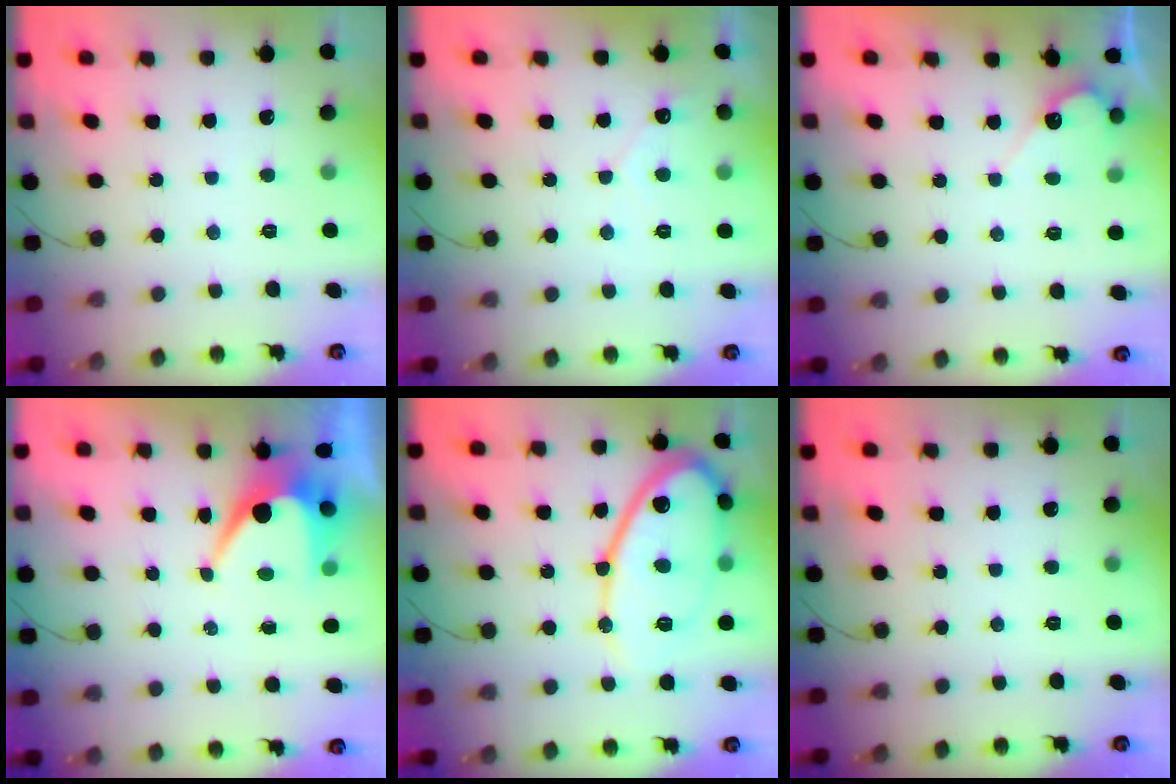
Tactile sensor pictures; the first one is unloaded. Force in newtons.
{"total": 2.7, "press": 2.7, "slide": 0.1}
{"total": 4.3, "press": 4.3, "slide": 0.2}
{"total": 8.4, "press": 8.4, "slide": 0.5}
{"total": 16.3, "press": 16.3, "slide": 1.4}
{"total": 0.0}